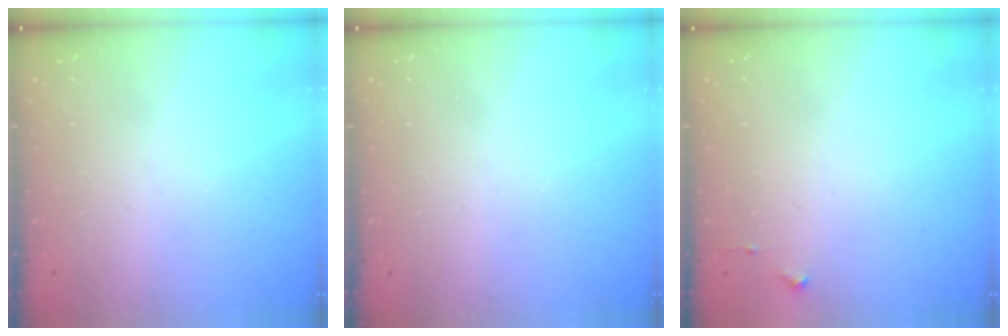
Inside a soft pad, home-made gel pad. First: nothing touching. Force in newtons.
{"total": 0.0}
{"total": 2.7, "press": 2.6, "slide": 0.4}